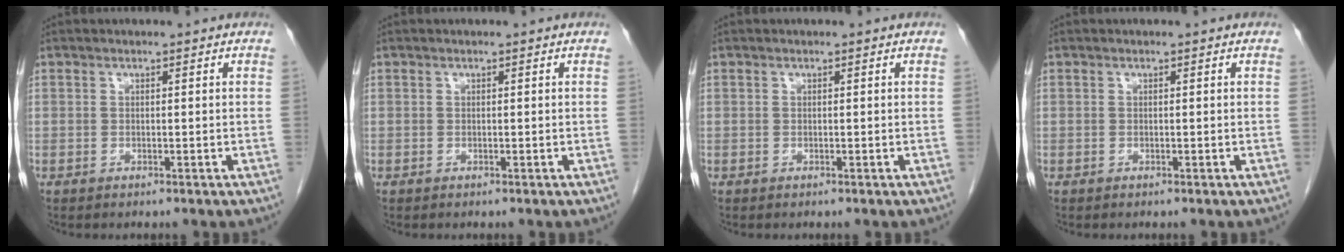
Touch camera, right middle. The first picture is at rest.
{"total": 0.0}
{"total": 0.0}
{"total": 0.0}